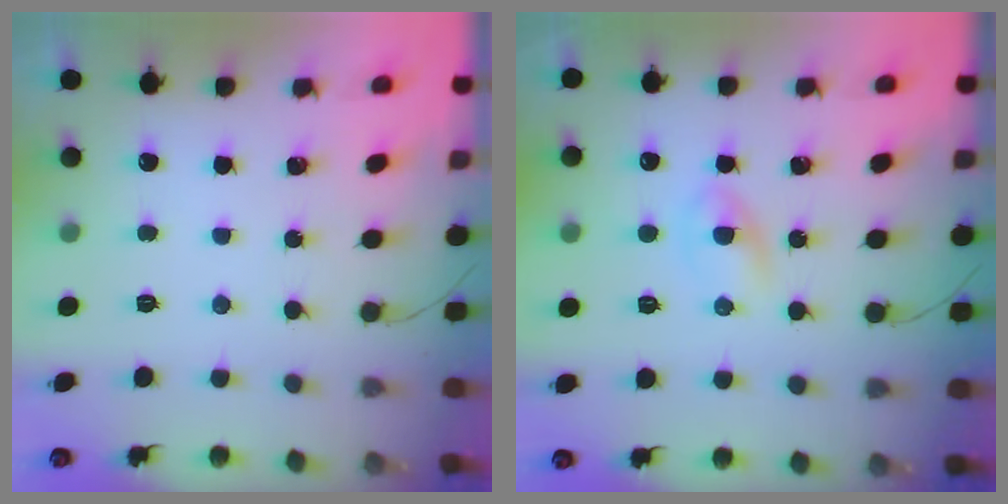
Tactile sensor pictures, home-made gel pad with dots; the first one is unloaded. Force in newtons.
{"total": 1.9, "press": 1.7, "slide": 0.8}